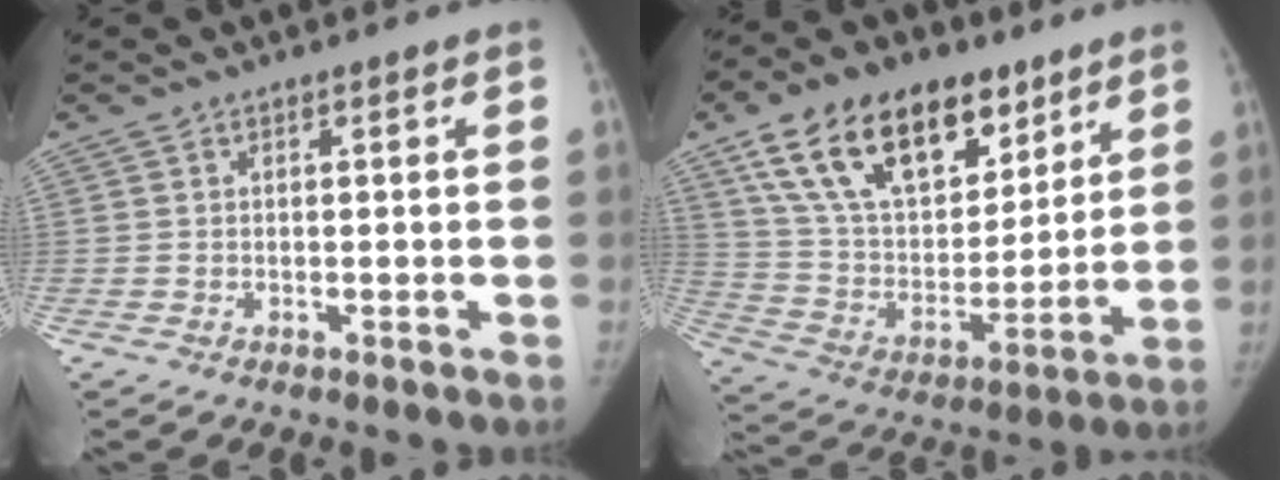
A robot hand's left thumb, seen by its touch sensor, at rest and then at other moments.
{"total": 24.5, "force": [14.1, 13.8, 14.6], "torque": [-0.222, -0.031, 0.251]}